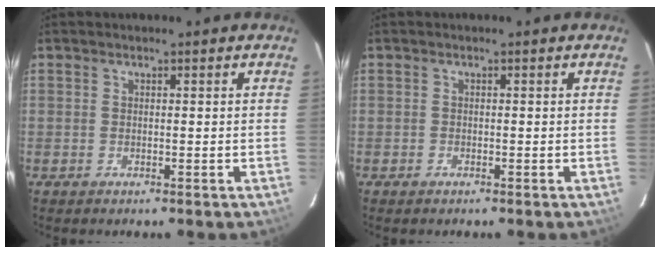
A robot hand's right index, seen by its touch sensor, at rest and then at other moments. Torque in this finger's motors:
{"motor_torque": [0.04, 0.06, 0.06, 0.00]}